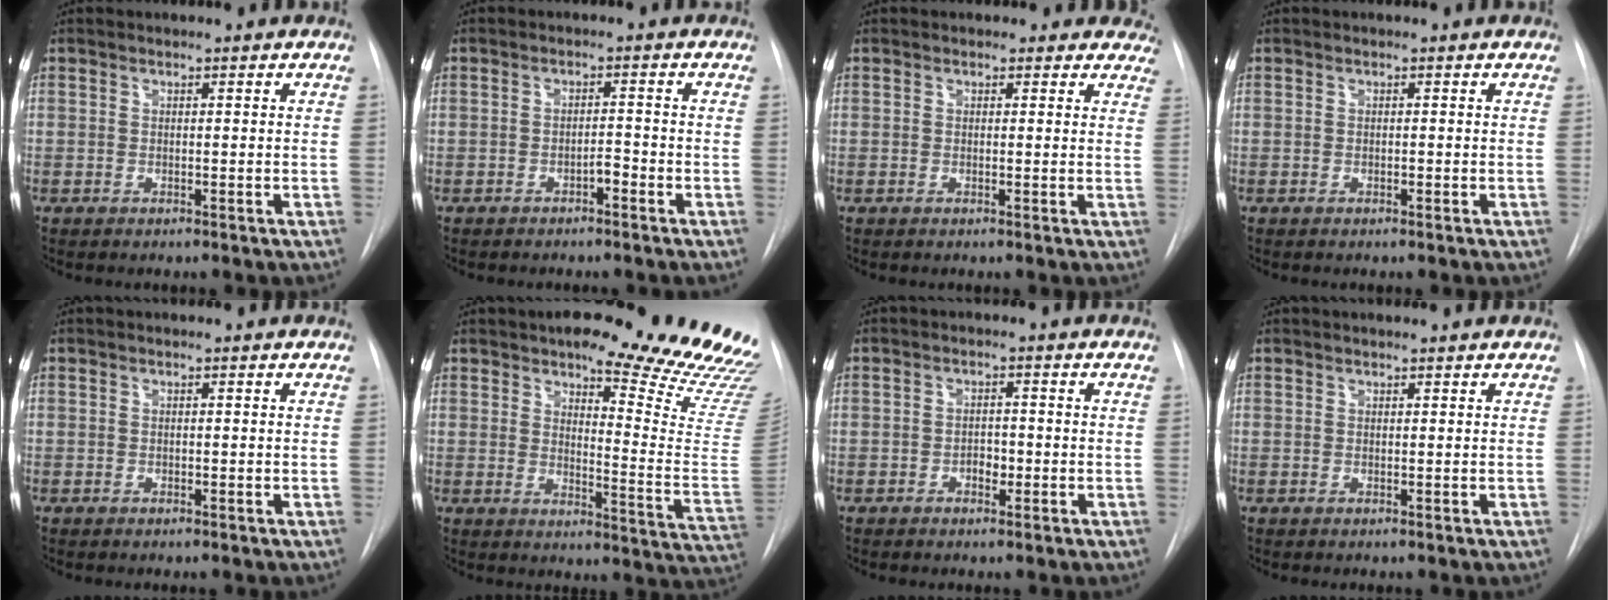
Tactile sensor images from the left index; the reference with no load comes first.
{"total": 1.7, "force": [-1.2, 0.5, 1.1], "torque": [-0.017, 0.003, -0.020]}
{"total": 6.3, "force": [5.5, 2.9, 0.4], "torque": [0.036, -0.008, 0.028]}
{"total": 0.0}
{"total": 0.0}
{"total": 22.2, "force": [18.9, 2.7, 11.3], "torque": [-0.138, -0.091, 0.213]}
{"total": 2.0, "force": [-0.8, 1.3, 1.3], "torque": [-0.016, 0.007, -0.012]}
{"total": 2.0, "force": [1.9, 0.2, 0.6], "torque": [-0.009, 0.016, 0.024]}